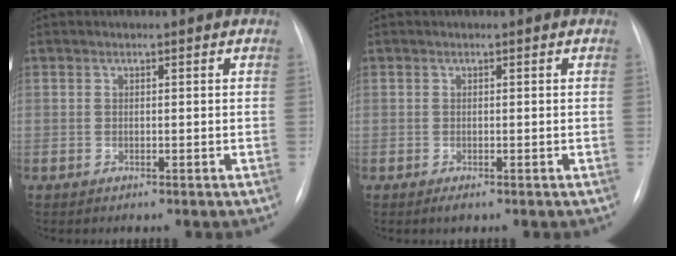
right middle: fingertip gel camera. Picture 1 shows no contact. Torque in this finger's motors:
{"motor_torque": [0.27, -0.22, 0.00, 0.02]}